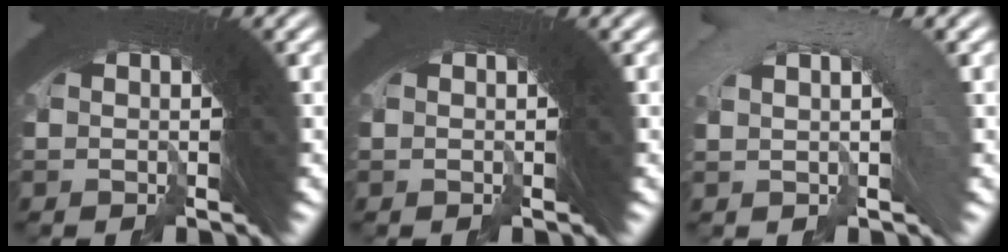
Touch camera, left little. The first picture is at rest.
{"total": 0.0}
{"total": 2.9, "force": [-2.5, 1.4, -0.4], "torque": [0.007, 0.007, -0.043]}